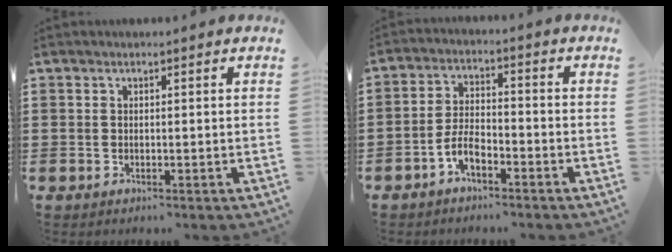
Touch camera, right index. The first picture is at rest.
{"total": 4.7, "force": [-2.8, 1.9, 3.2], "torque": [-0.084, 0.003, -0.062]}